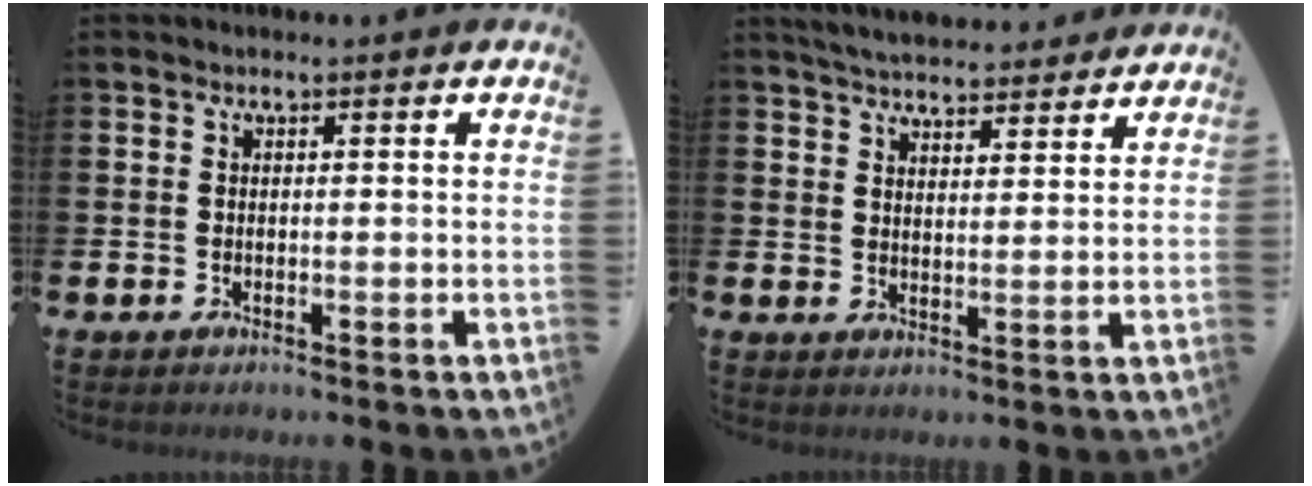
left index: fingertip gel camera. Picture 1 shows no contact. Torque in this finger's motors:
{"motor_torque": [-0.35, -1.79, 0.03, 0.17]}